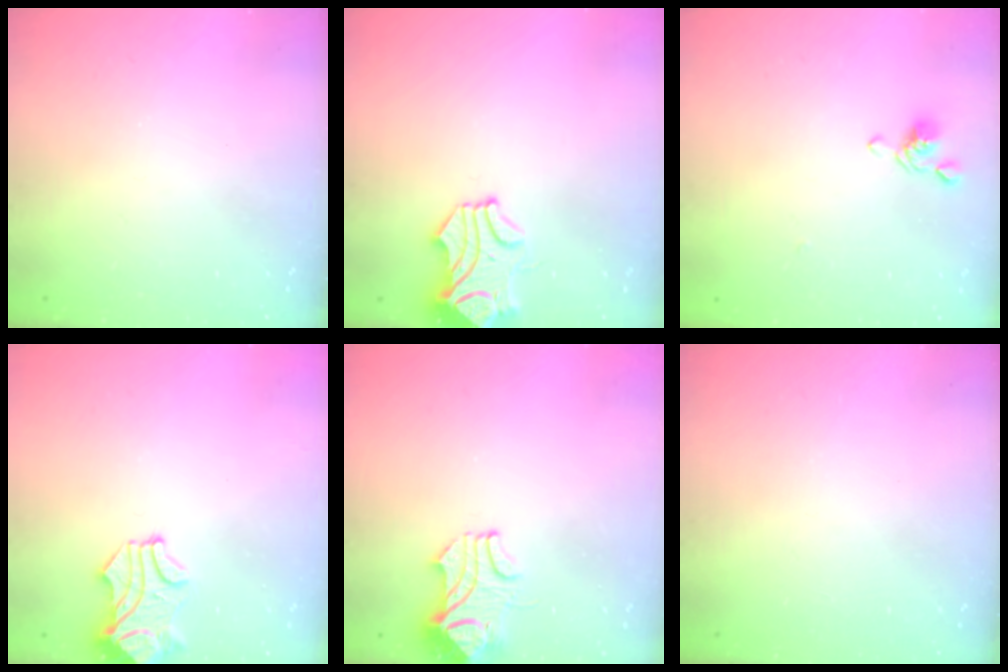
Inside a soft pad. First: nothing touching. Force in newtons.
{"total": 1.1, "press": 0.6, "slide": 0.9}
{"total": 2.1, "press": 2.0, "slide": 0.7}
{"total": 0.0}
{"total": 2.2, "press": 2.0, "slide": 0.9}
{"total": 0.0}